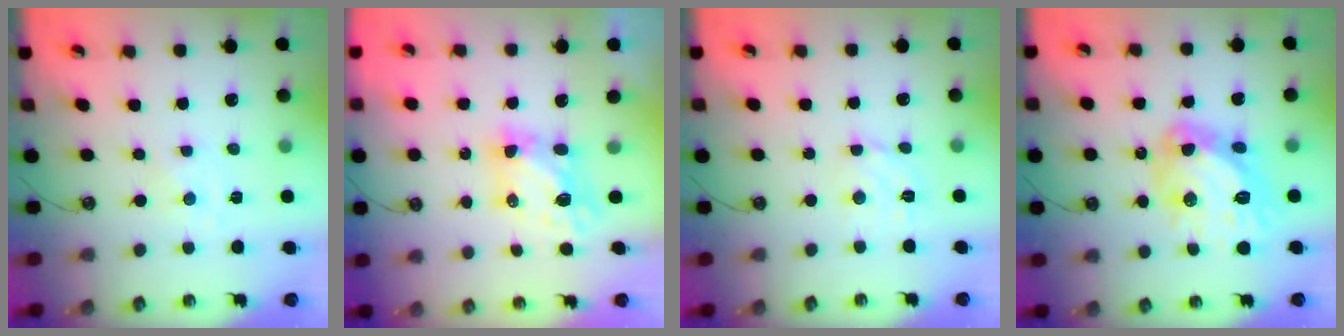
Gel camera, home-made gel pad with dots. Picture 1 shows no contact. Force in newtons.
{"total": 6.9, "press": 6.8, "slide": 0.6}
{"total": 5.6, "press": 5.6, "slide": 0.5}
{"total": 18.7, "press": 18.6, "slide": 1.6}